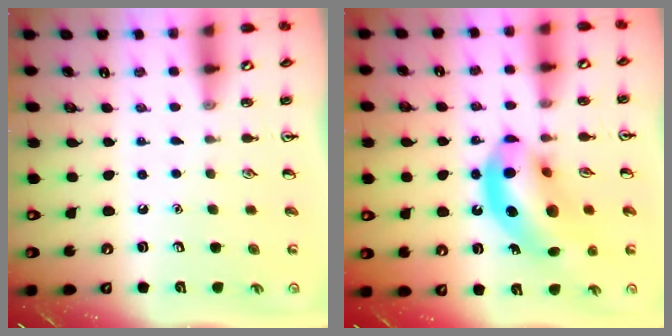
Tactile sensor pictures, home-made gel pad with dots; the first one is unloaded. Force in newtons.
{"total": 15.2, "press": 14.6, "slide": 4.2}